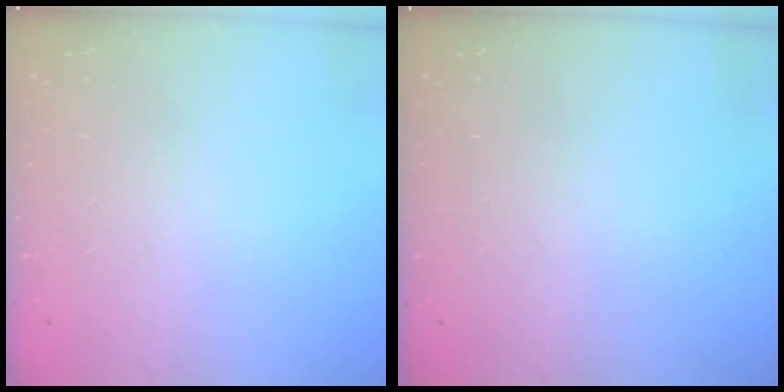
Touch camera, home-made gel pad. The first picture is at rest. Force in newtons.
{"total": 0.0}